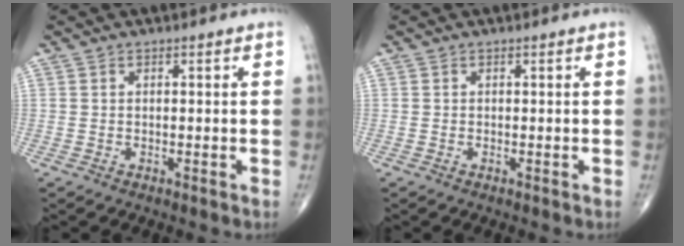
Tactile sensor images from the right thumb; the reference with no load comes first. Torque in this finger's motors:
{"motor_torque": [-0.03, -0.06, -0.23, -0.16, 0.04]}